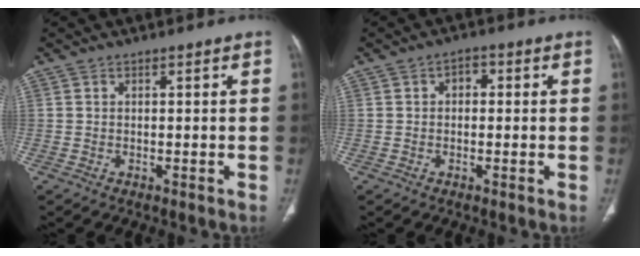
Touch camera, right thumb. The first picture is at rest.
{"total": 2.5, "force": [0.3, 1.7, 1.7], "torque": [-0.016, 0.011, 0.000]}